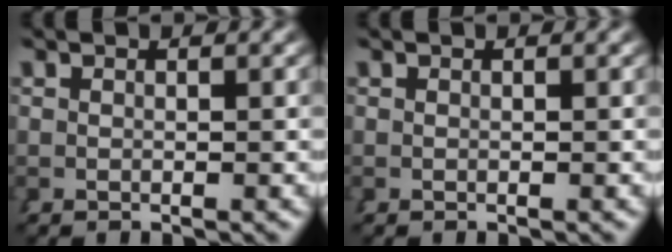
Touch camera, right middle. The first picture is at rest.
{"total": 0.0}